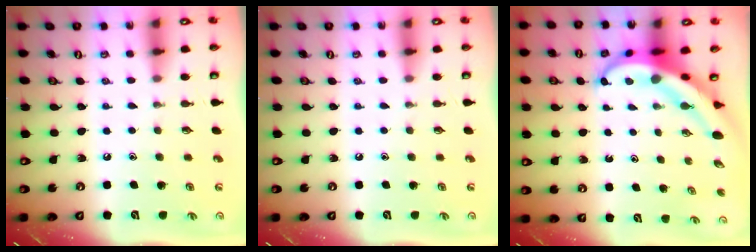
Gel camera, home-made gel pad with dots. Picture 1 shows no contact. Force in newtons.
{"total": 0.0}
{"total": 7.9, "press": 7.9, "slide": 0.9}